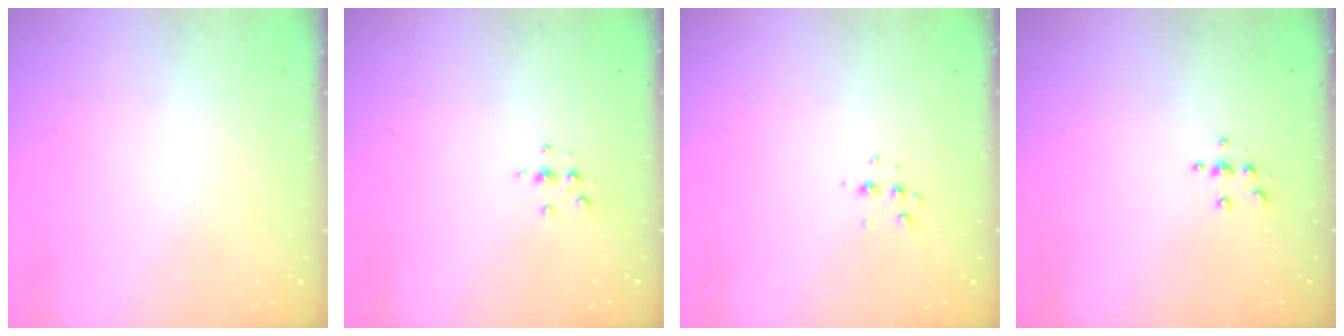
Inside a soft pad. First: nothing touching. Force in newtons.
{"total": 2.2, "press": 2.1, "slide": 0.2}
{"total": 4.7, "press": 4.6, "slide": 0.9}
{"total": 3.8, "press": 3.8, "slide": 0.4}